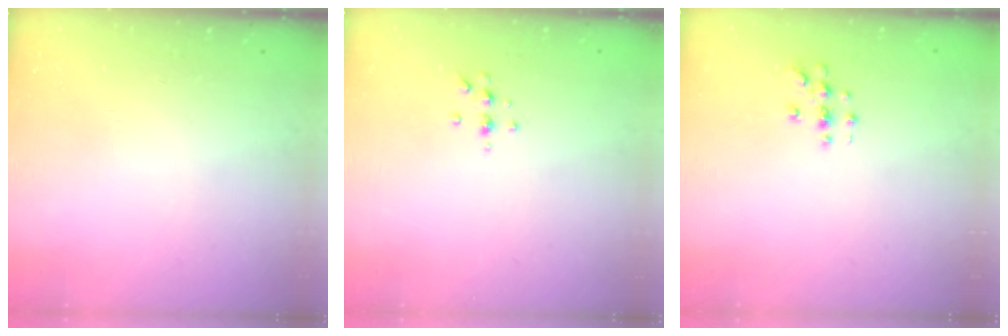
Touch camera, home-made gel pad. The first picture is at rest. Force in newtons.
{"total": 4.9, "press": 4.9, "slide": 0.7}
{"total": 2.8, "press": 2.8, "slide": 0.2}